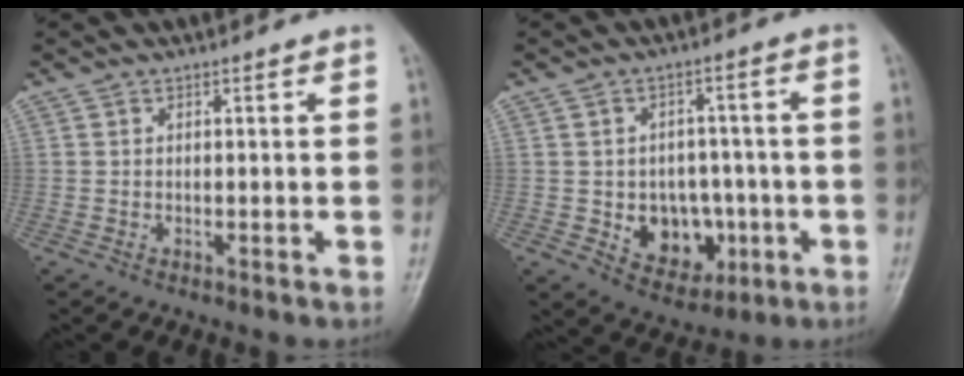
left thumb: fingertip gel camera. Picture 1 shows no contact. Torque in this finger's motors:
{"motor_torque": [-0.01, 0.32, 0.24, 0.10, 0.04]}